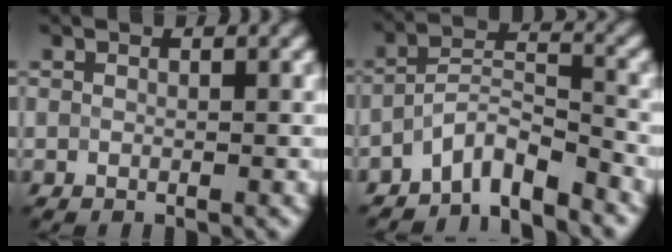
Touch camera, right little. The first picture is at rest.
{"total": 4.8, "force": [-3.8, 1.3, 2.5], "torque": [-0.035, 0.006, -0.075]}